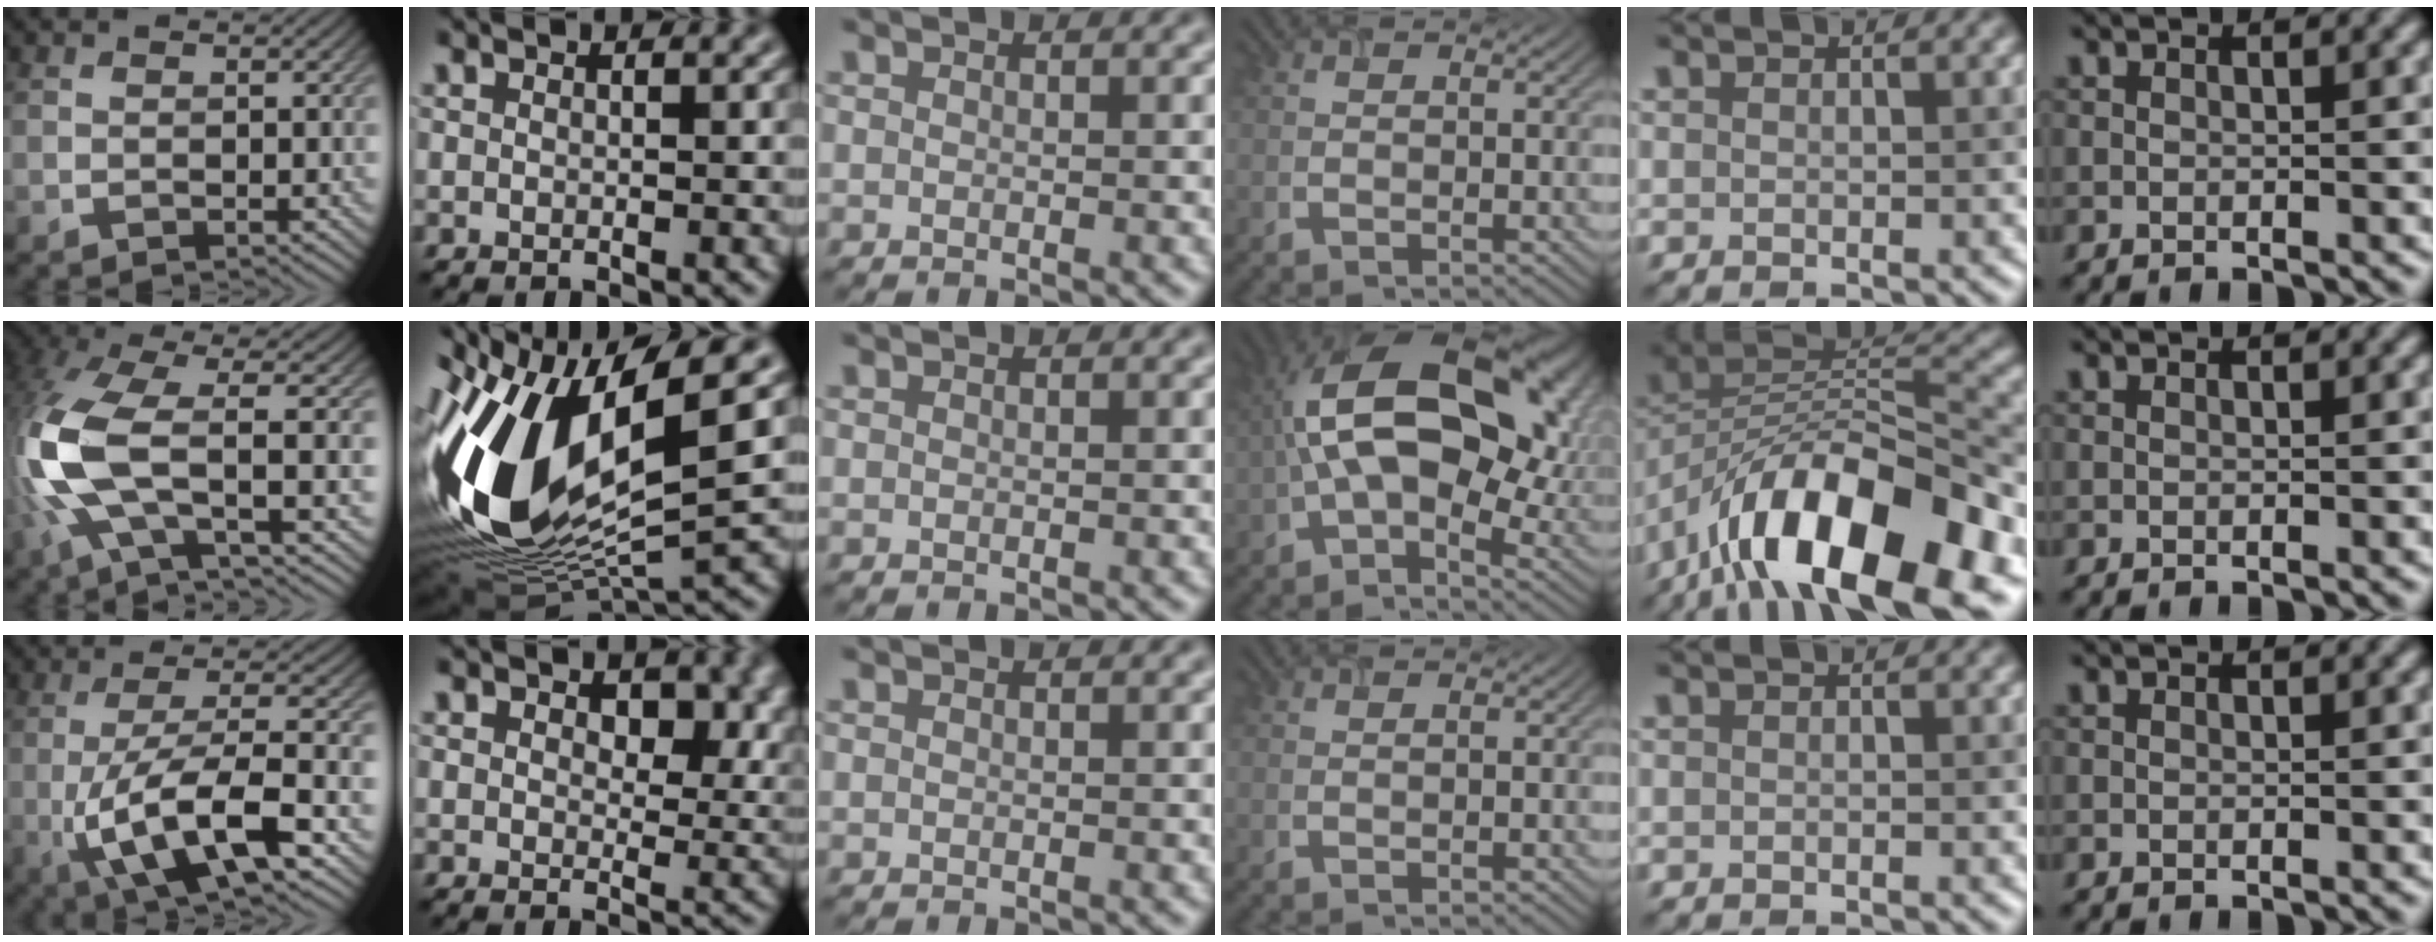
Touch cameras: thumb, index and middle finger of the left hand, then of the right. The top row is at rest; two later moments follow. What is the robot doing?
{"motion": "extract", "object": "airpods case & airpods"}